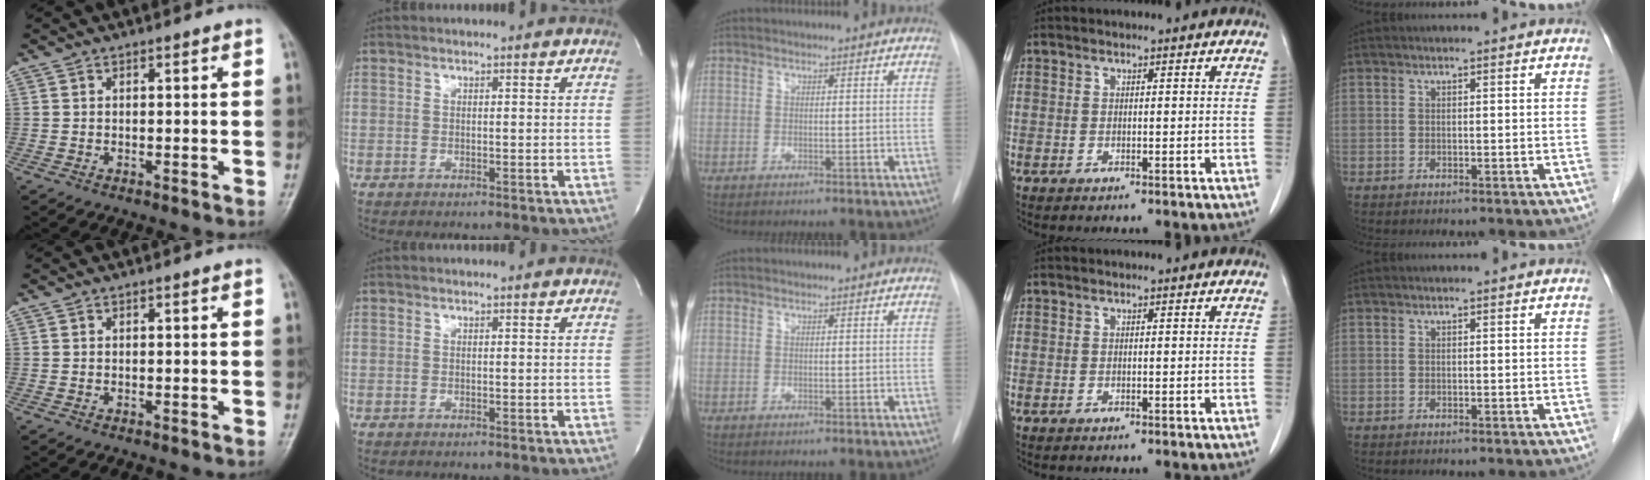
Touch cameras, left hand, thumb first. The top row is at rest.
{}